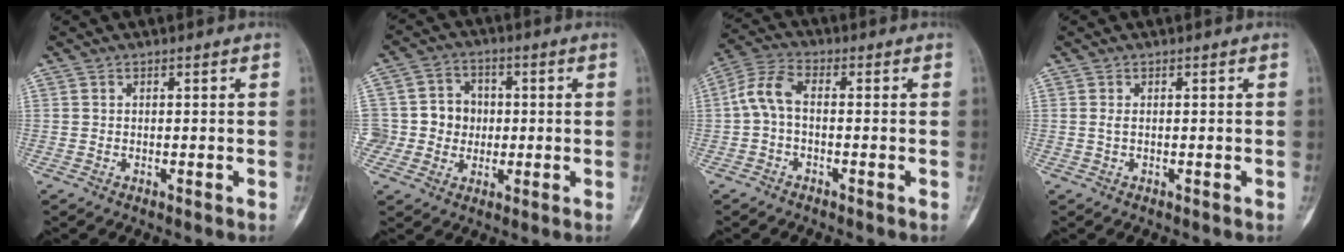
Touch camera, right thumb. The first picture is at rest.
{"total": 8.7, "force": [-0.2, 8.4, 2.4], "torque": [0.002, 0.017, -0.005]}
{"total": 5.8, "force": [-0.6, 2.9, 5.0], "torque": [-0.110, 0.022, -0.022]}
{"total": 0.7, "force": [0.0, 0.2, 0.6], "torque": [-0.019, -0.003, 0.002]}